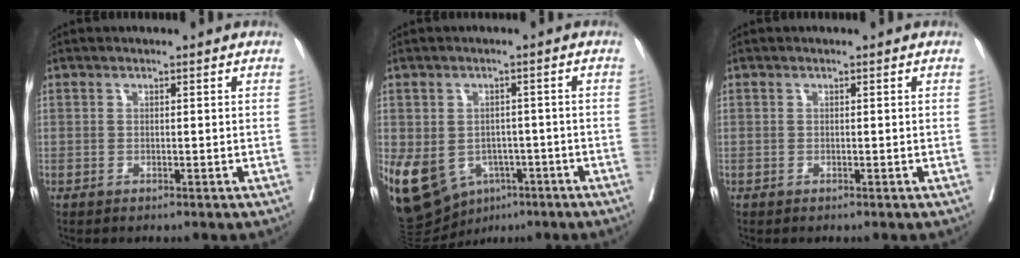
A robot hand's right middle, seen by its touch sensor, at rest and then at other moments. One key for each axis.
{"total": 11.8, "fx": -5.0, "fy": 8.7, "fz": 6.1, "tx": -0.126, "ty": 0.009, "tz": -0.068}
{"total": 0.0}